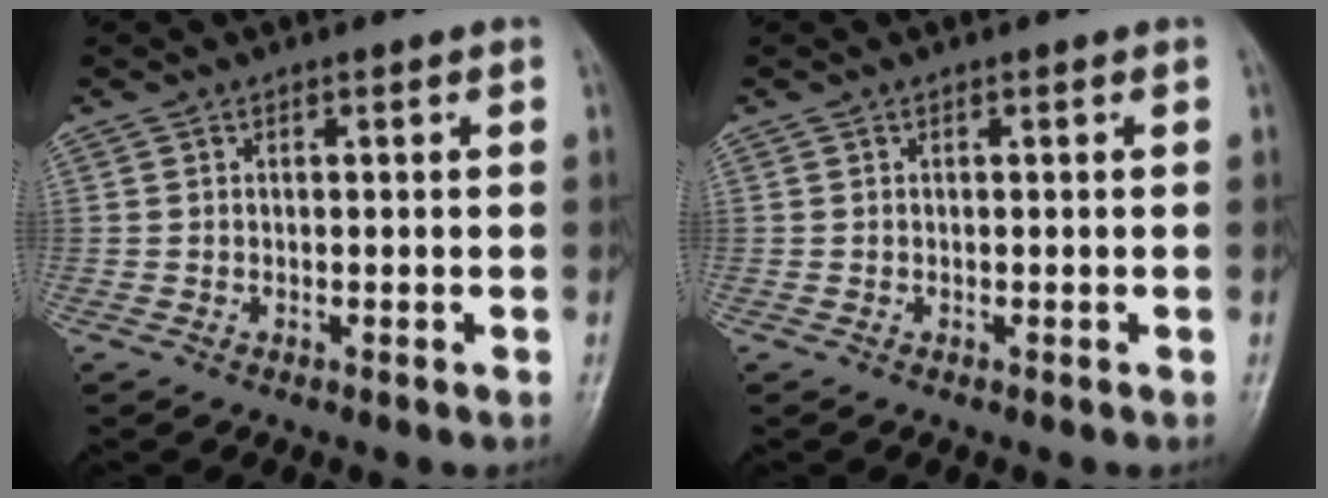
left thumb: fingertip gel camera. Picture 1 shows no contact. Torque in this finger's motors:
{"motor_torque": [0.00, 0.00, -0.01, -0.01, 0.00]}